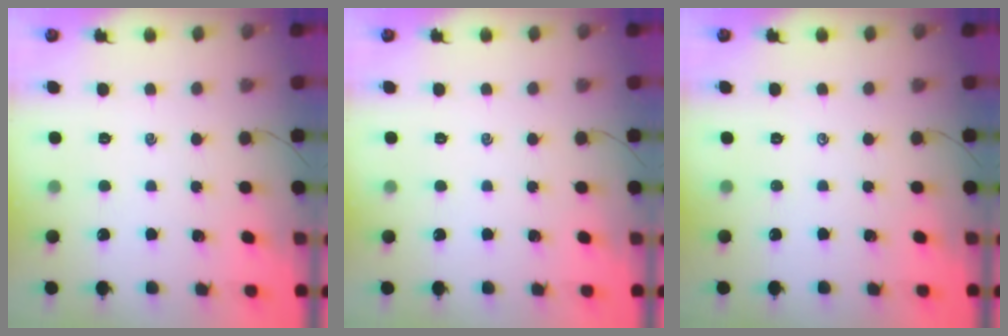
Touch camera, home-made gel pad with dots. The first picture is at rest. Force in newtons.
{"total": 0.0}
{"total": 0.0}